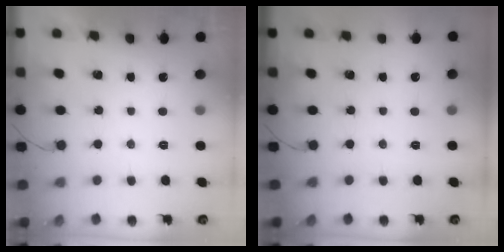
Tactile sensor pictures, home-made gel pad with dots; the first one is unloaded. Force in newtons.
{"total": 0.0}